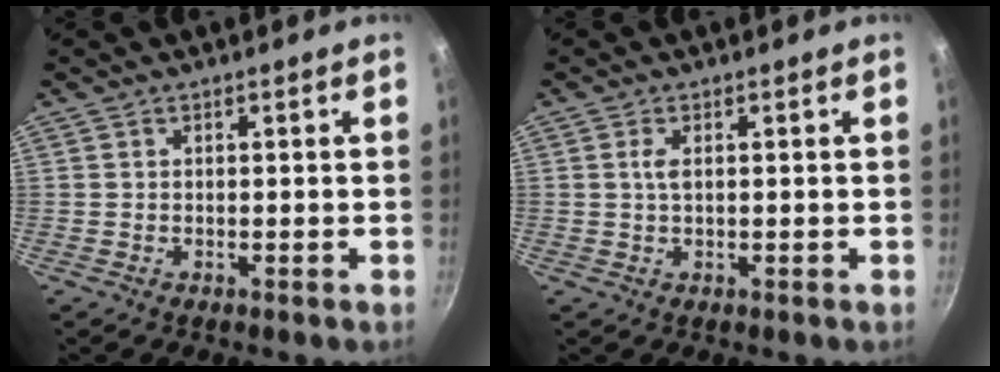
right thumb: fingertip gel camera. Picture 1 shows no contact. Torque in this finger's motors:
{"motor_torque": [0.51, 0.47, 0.54, 0.24, 0.01]}